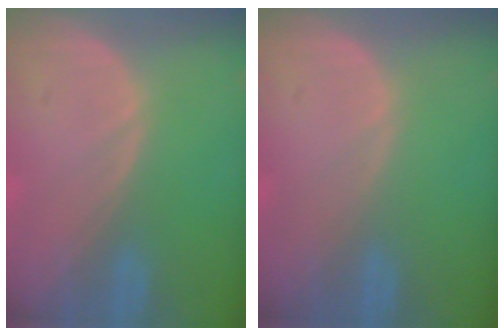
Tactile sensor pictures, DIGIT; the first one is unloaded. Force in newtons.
{"total": 0.0}